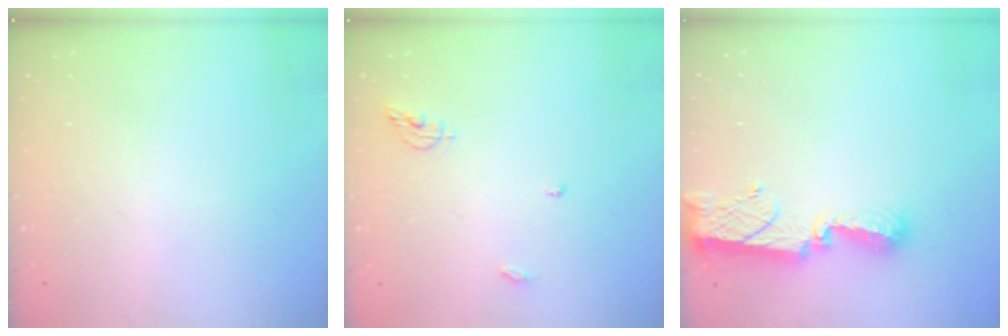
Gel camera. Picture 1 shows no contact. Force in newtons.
{"total": 6.3, "press": 6.2, "slide": 0.6}
{"total": 9.8, "press": 9.8, "slide": 0.5}